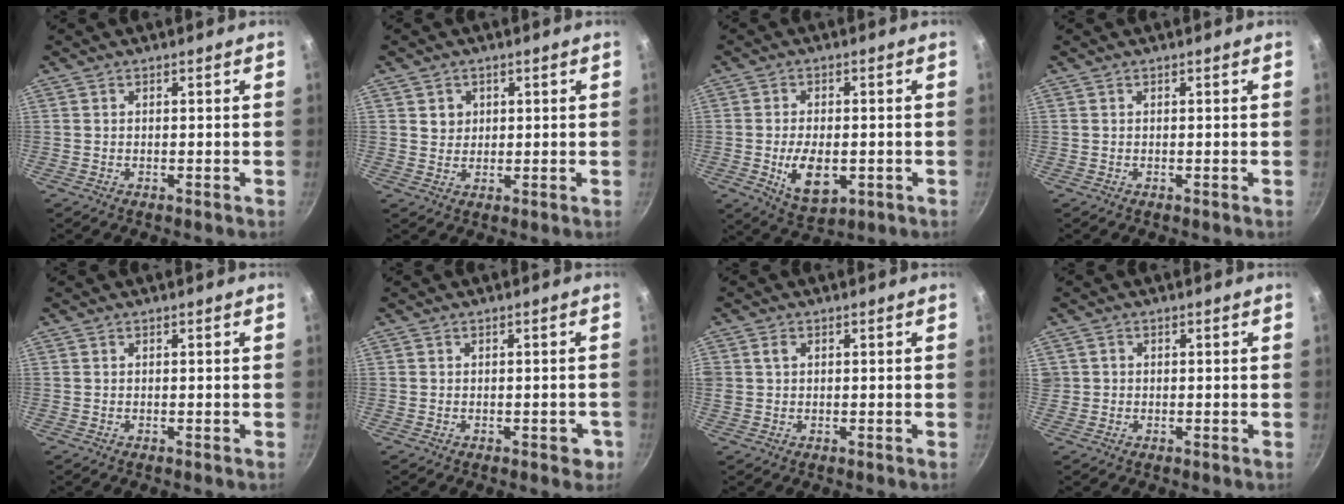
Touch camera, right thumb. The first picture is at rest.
{"total": 2.9, "force": [1.0, 2.6, 0.8], "torque": [0.004, 0.004, 0.017]}
{"total": 9.3, "force": [-1.9, 5.2, 7.5], "torque": [-0.117, -0.005, -0.020]}
{"total": 0.0}
{"total": 0.0}
{"total": 2.7, "force": [-1.0, 1.7, 1.8], "torque": [0.001, 0.015, -0.009]}
{"total": 1.9, "force": [0.6, 1.5, 1.0], "torque": [-0.011, 0.004, 0.010]}
{"total": 1.3, "force": [0.0, 1.3, 0.3], "torque": [0.002, 0.006, 0.000]}